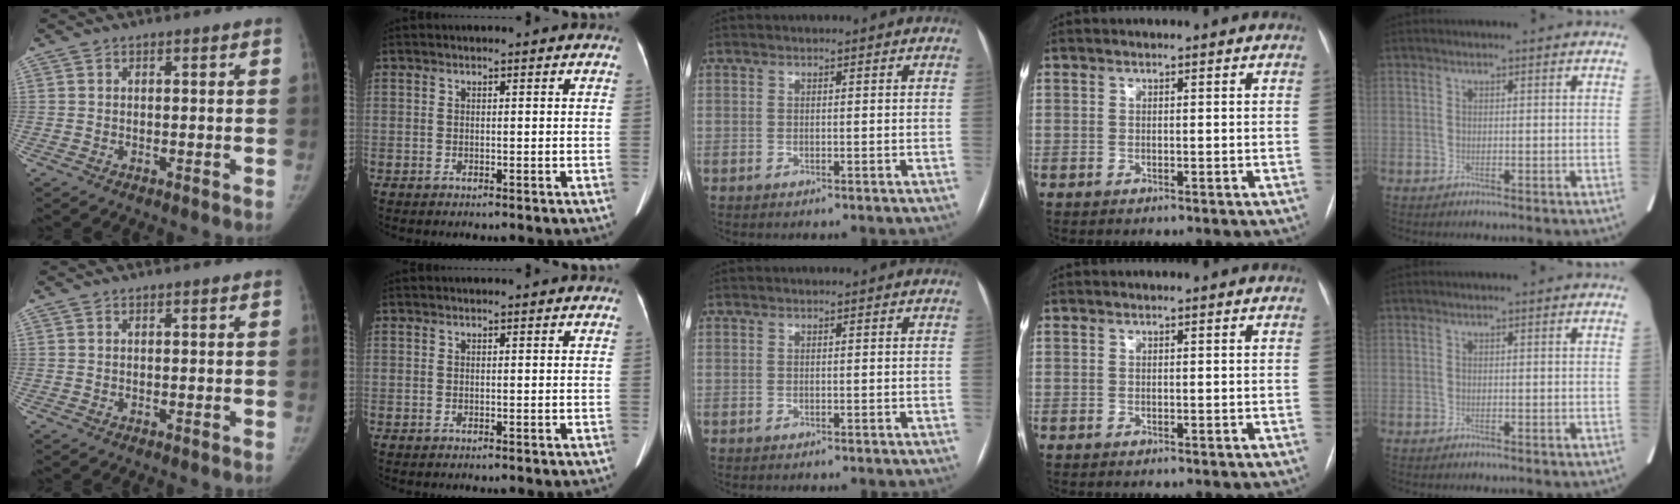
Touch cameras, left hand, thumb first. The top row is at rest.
{}